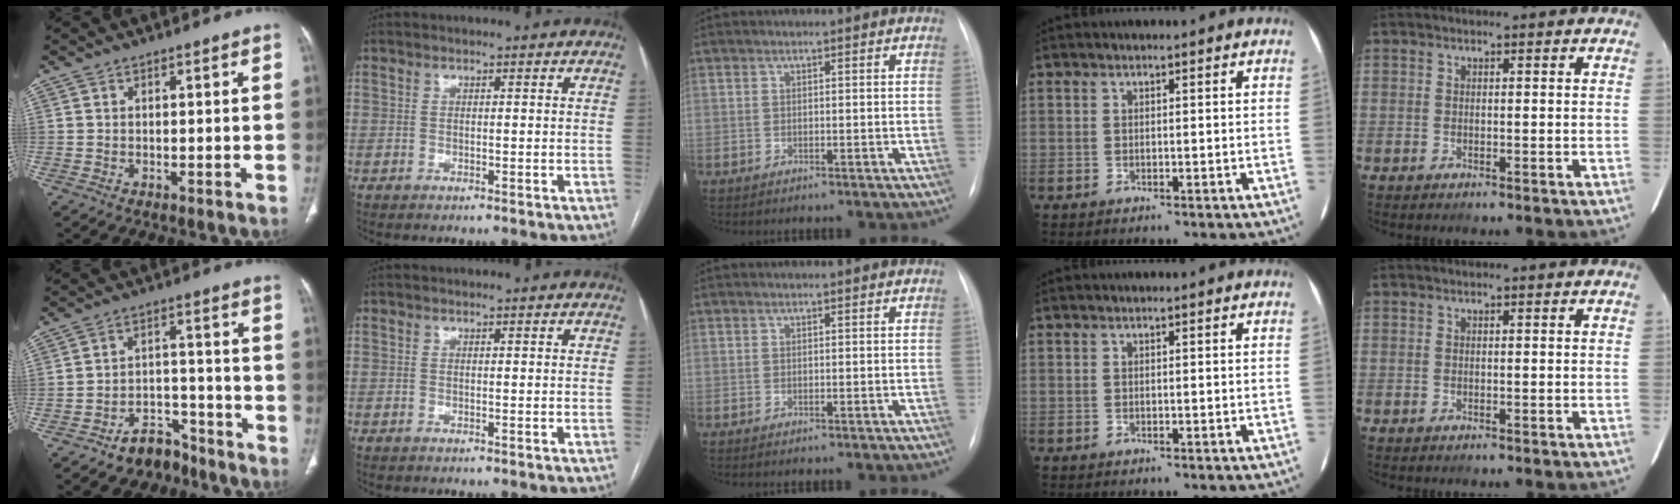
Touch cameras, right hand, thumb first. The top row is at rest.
{"thumb": {"total": 7.5, "force": [-5.7, 4.3, 2.4], "torque": [-0.011, 0.057, -0.091]}}